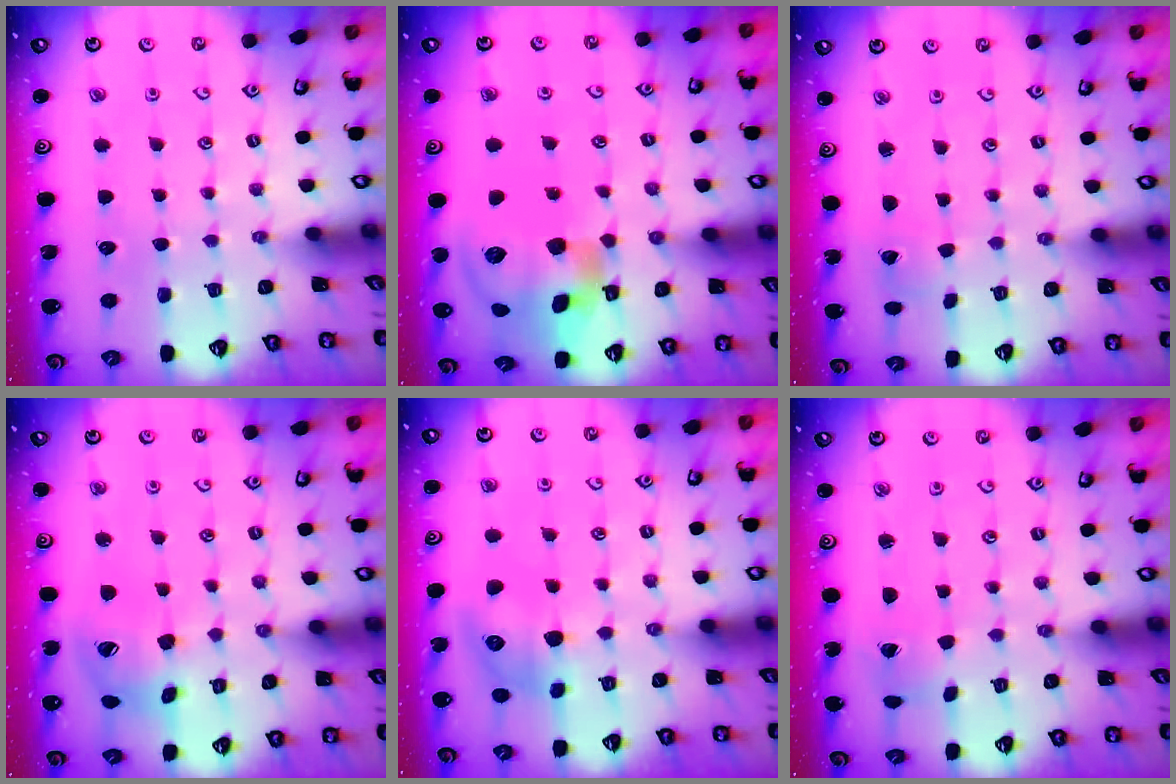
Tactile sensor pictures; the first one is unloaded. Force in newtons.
{"total": 18.7, "press": 18.5, "slide": 2.9}
{"total": 0.8, "press": 0.8, "slide": 0.0}
{"total": 15.5, "press": 15.4, "slide": 2.4}
{"total": 12.2, "press": 12.1, "slide": 0.9}
{"total": 1.2, "press": 1.2, "slide": 0.2}